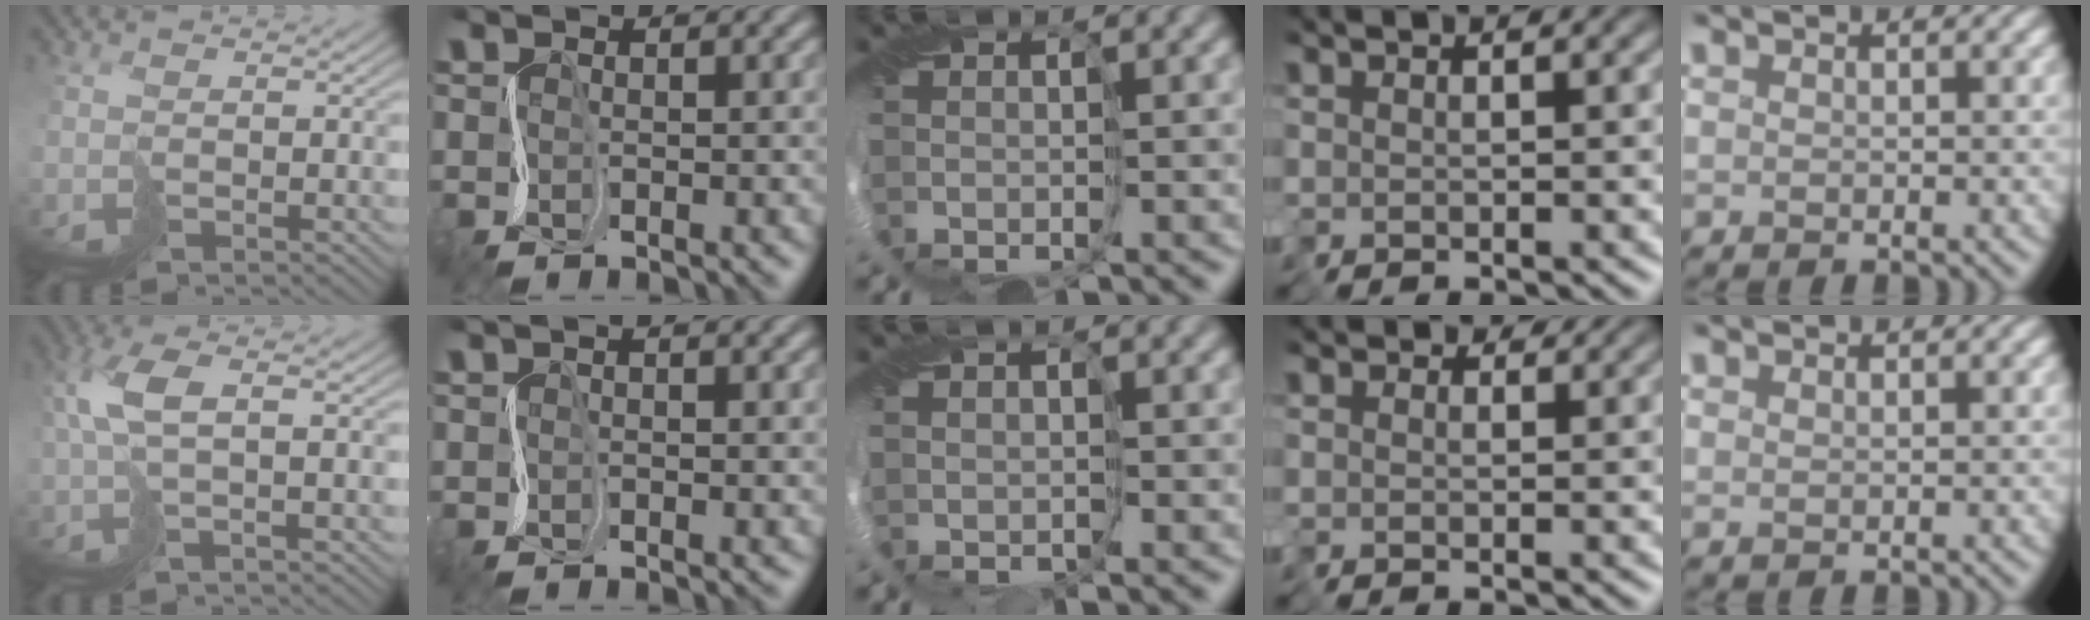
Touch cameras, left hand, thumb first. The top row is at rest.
{"thumb": {"total": 6.4, "force": [1.1, 2.4, 5.9], "torque": [-0.128, 0.013, 0.019]}, "index": {"total": 0.7, "force": [0.6, -0.4, 0.2], "torque": [-0.012, -0.006, 0.015]}, "middle": {"total": 1.3, "force": [0.1, 0.9, 0.9], "torque": [-0.019, -0.002, 0.004]}, "ring": {"total": 0.8, "force": [0.2, 0.8, 0.1], "torque": [0.001, 0.002, 0.002]}, "little": {"total": 0.8, "force": [0.5, 0.3, 0.5], "torque": [0.003, -0.001, 0.002]}}